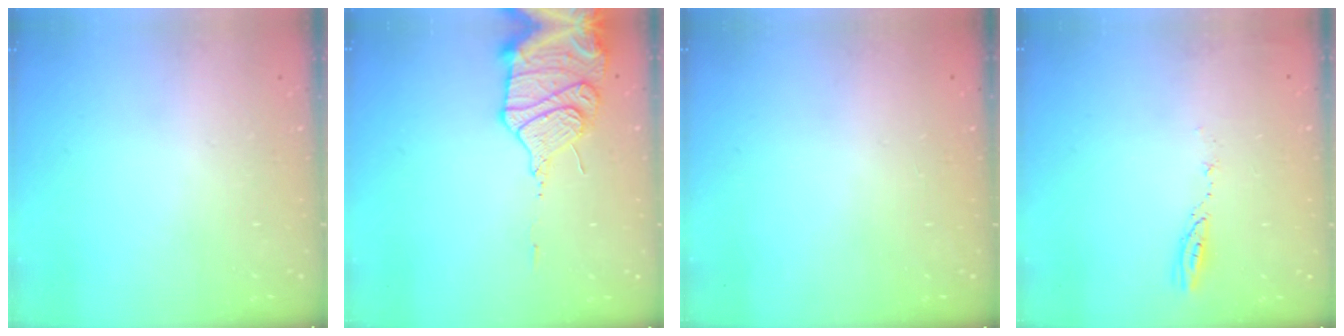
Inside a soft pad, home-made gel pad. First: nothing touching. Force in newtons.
{"total": 16.7, "press": 16.3, "slide": 3.4}
{"total": 0.0}
{"total": 3.9, "press": 3.9, "slide": 0.4}